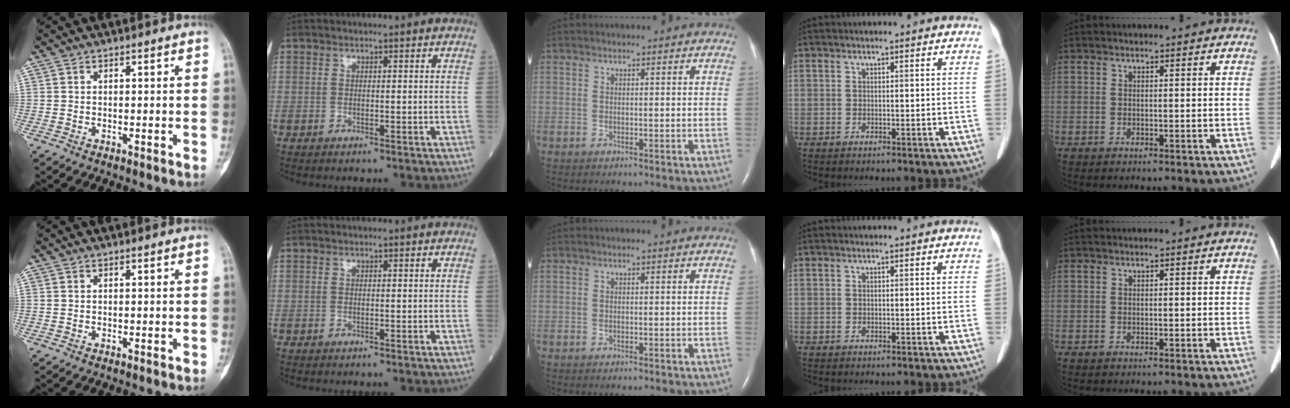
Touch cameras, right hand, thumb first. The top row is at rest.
{}